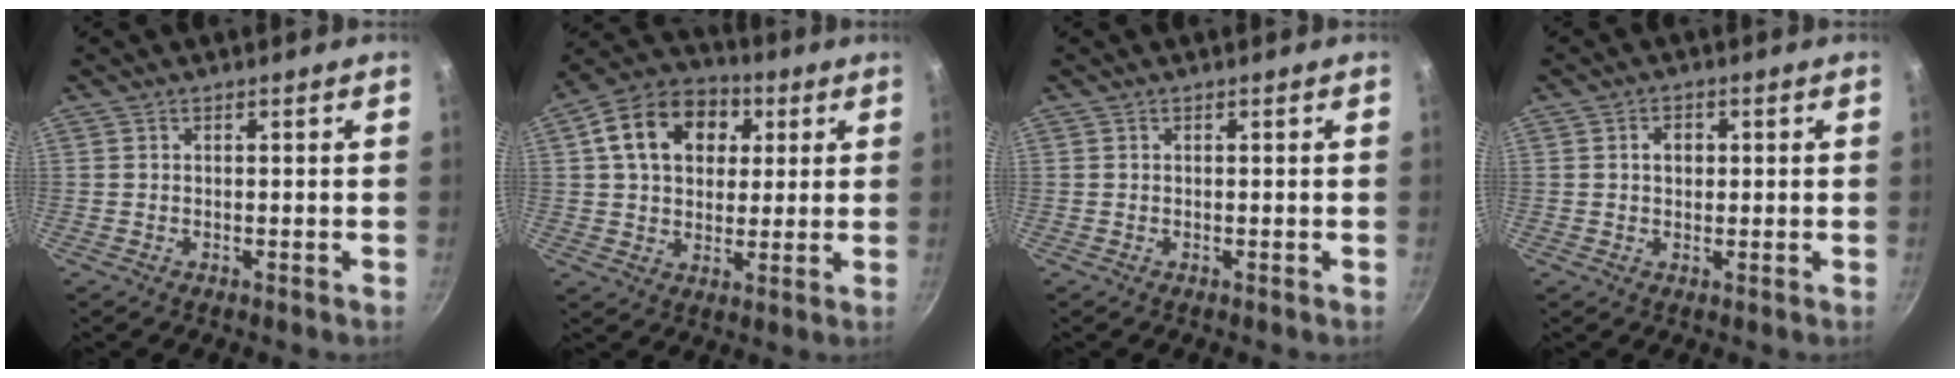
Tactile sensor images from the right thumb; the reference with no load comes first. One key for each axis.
{"total": 15.6, "fx": 4.5, "fy": 11.5, "fz": 9.5, "tx": -0.140, "ty": 0.018, "tz": 0.060}
{"total": 0.0}
{"total": 3.0, "fx": 0.5, "fy": 2.3, "fz": 1.8, "tx": -0.014, "ty": 0.006, "tz": 0.006}